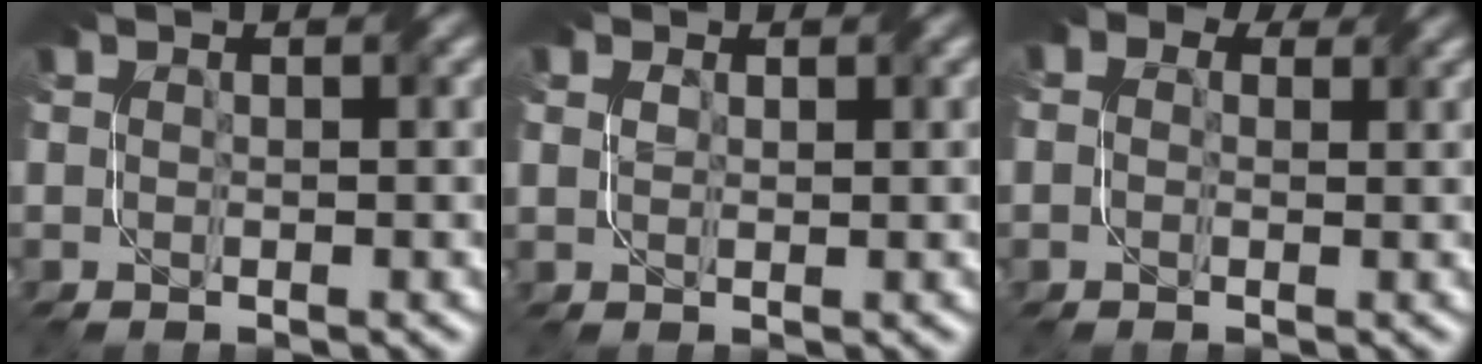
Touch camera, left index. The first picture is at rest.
{"total": 1.1, "force": [0.7, 0.7, 0.4], "torque": [-0.008, -0.003, 0.015]}
{"total": 4.7, "force": [2.3, 3.3, 2.5], "torque": [-0.037, 0.013, -0.001]}